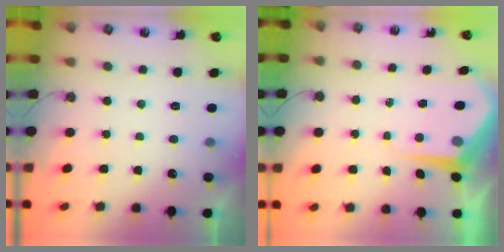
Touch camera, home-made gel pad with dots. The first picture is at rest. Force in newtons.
{"total": 6.7, "press": 6.7, "slide": 0.6}